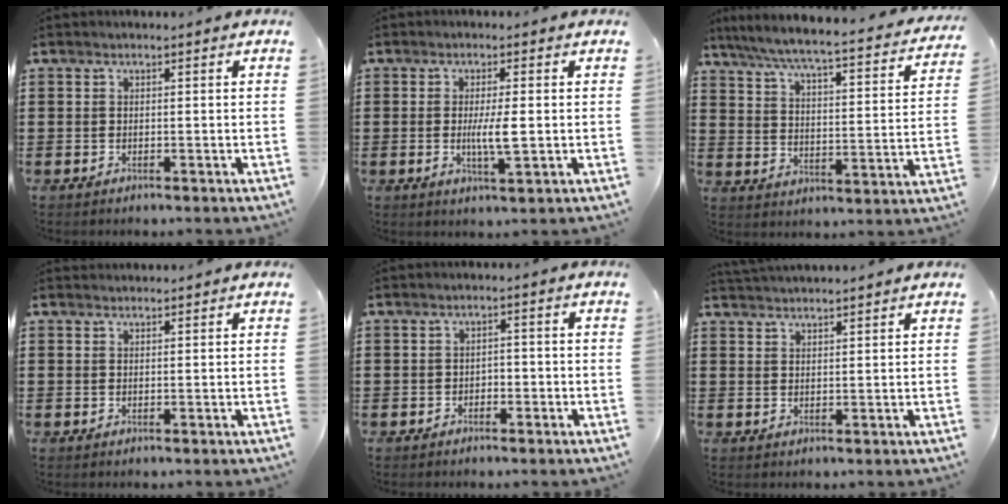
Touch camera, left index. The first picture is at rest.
{"total": 4.6, "force": [-0.1, 0.6, 4.6], "torque": [-0.087, -0.007, -0.006]}
{"total": 5.4, "force": [4.9, -0.3, 2.3], "torque": [-0.070, -0.042, 0.074]}
{"total": 1.0, "force": [0.9, 0.1, 0.1], "torque": [-0.003, 0.000, 0.019]}
{"total": 1.3, "force": [-1.0, 0.7, 0.3], "torque": [-0.012, 0.002, -0.024]}
{"total": 2.4, "force": [2.4, -0.1, 0.1], "torque": [-0.009, -0.002, 0.047]}